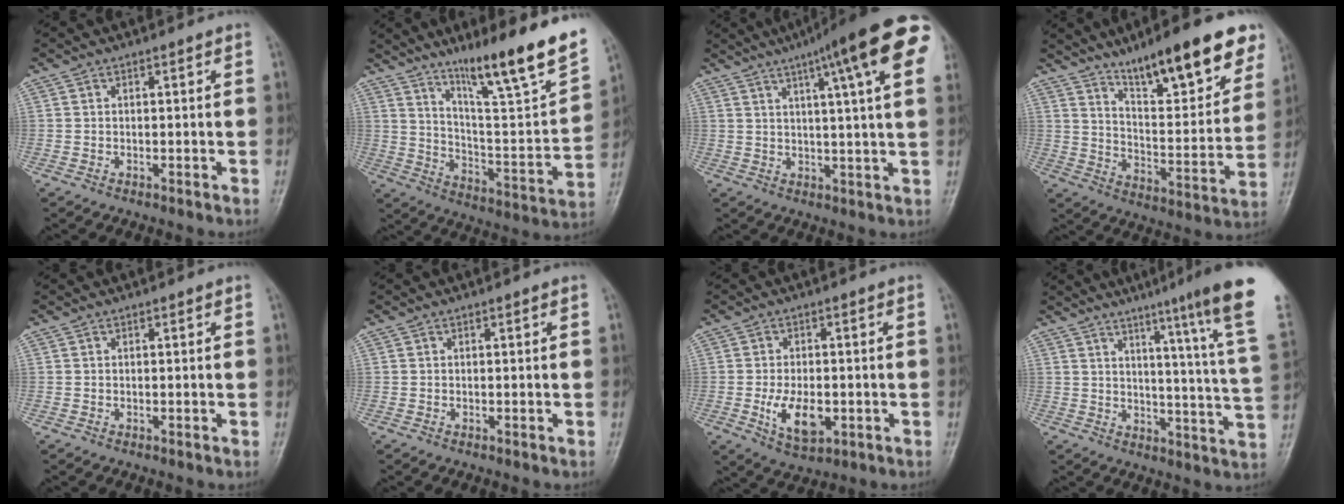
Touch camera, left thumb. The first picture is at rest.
{"total": 20.9, "force": [14.3, 1.9, 15.1], "torque": [-0.204, -0.075, 0.237]}
{"total": 19.6, "force": [9.3, 2.9, 17.0], "torque": [-0.235, 0.003, 0.110]}
{"total": 19.4, "force": [13.0, 4.8, 13.6], "torque": [-0.166, -0.062, 0.206]}
{"total": 0.0}
{"total": 0.0}
{"total": 8.0, "force": [-1.9, 4.4, 6.4], "torque": [-0.106, -0.004, -0.024]}
{"total": 18.0, "force": [11.9, -0.8, 13.5], "torque": [-0.167, -0.077, 0.139]}